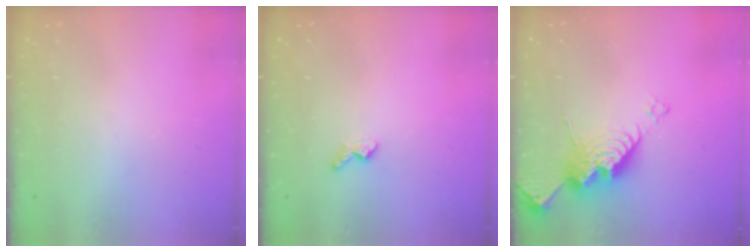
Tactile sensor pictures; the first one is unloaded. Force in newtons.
{"total": 4.4, "press": 4.3, "slide": 0.7}
{"total": 13.5, "press": 13.5, "slide": 1.0}